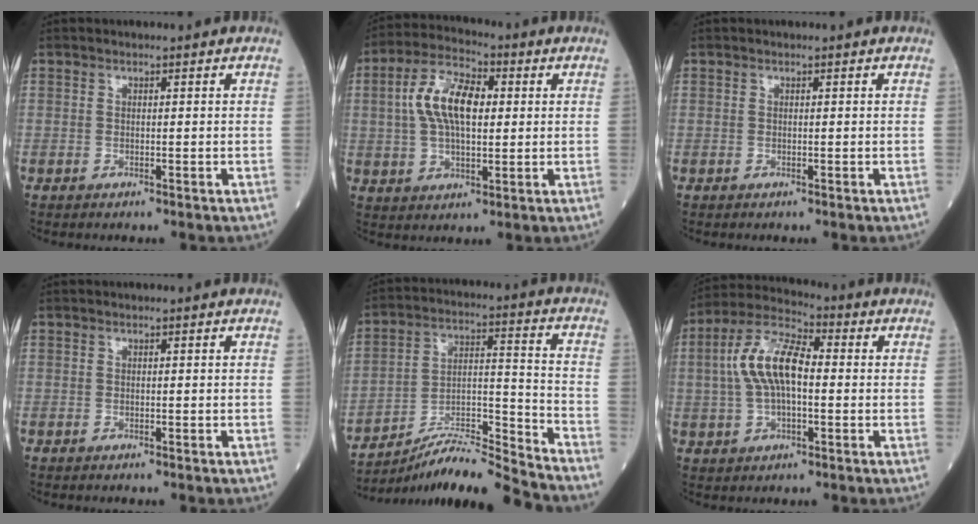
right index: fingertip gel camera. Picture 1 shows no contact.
{"total": 10.5, "force": [1.7, 4.7, 9.2], "torque": [-0.188, 0.022, 0.030]}
{"total": 0.0}
{"total": 0.0}
{"total": 14.3, "force": [-13.6, -1.3, 4.1], "torque": [-0.067, 0.030, -0.240]}
{"total": 10.5, "force": [0.6, 4.4, 9.5], "torque": [-0.205, 0.026, 0.007]}